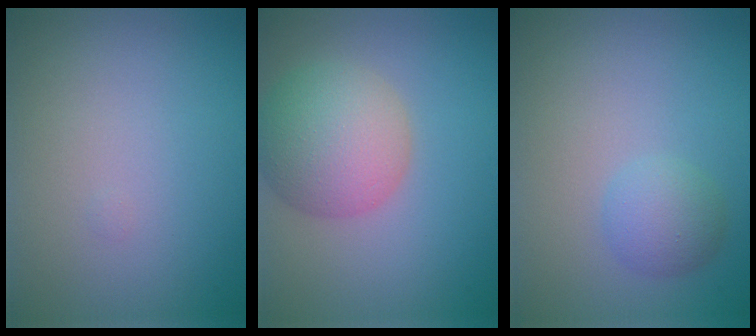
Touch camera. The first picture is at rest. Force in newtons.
{"total": 6.2, "press": 6.2, "slide": 0.3}
{"total": 2.3, "press": 2.3, "slide": 0.1}